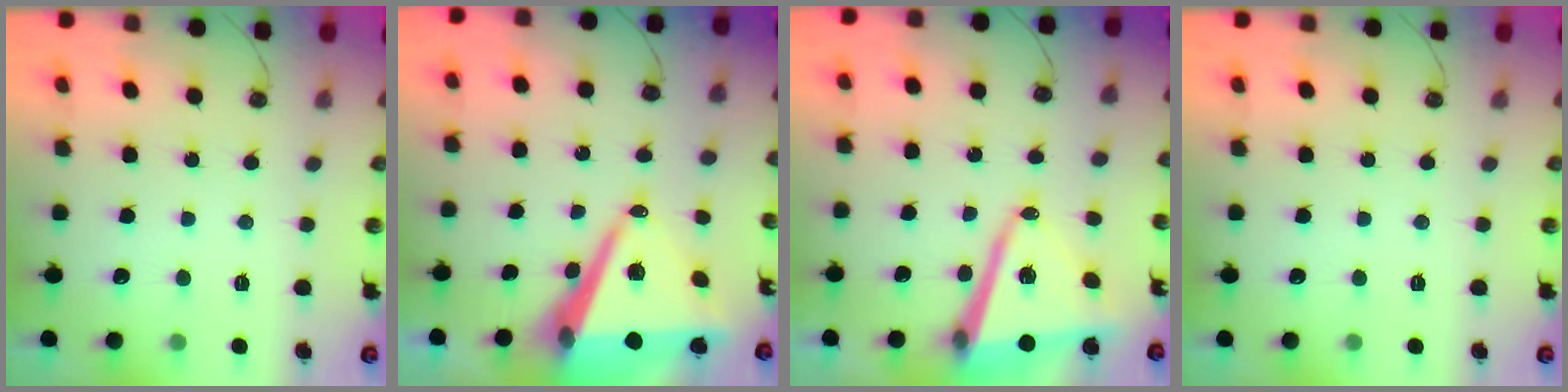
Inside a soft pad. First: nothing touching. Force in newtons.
{"total": 13.0, "press": 12.3, "slide": 4.1}
{"total": 12.7, "press": 12.6, "slide": 1.4}
{"total": 0.0}